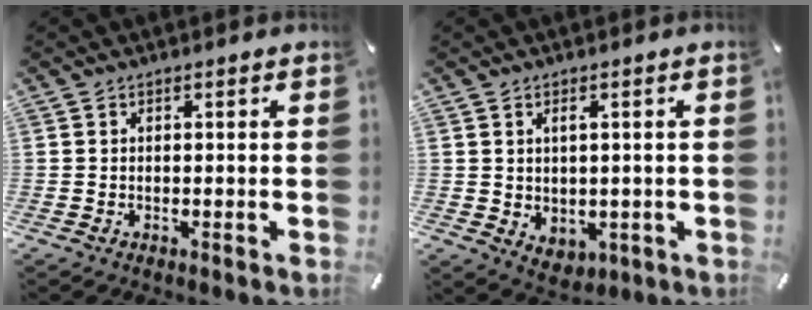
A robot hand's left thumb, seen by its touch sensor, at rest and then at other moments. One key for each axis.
{"total": 3.2, "fx": 1.5, "fy": 2.6, "fz": 1.2, "tx": -0.014, "ty": -0.009, "tz": 0.023}